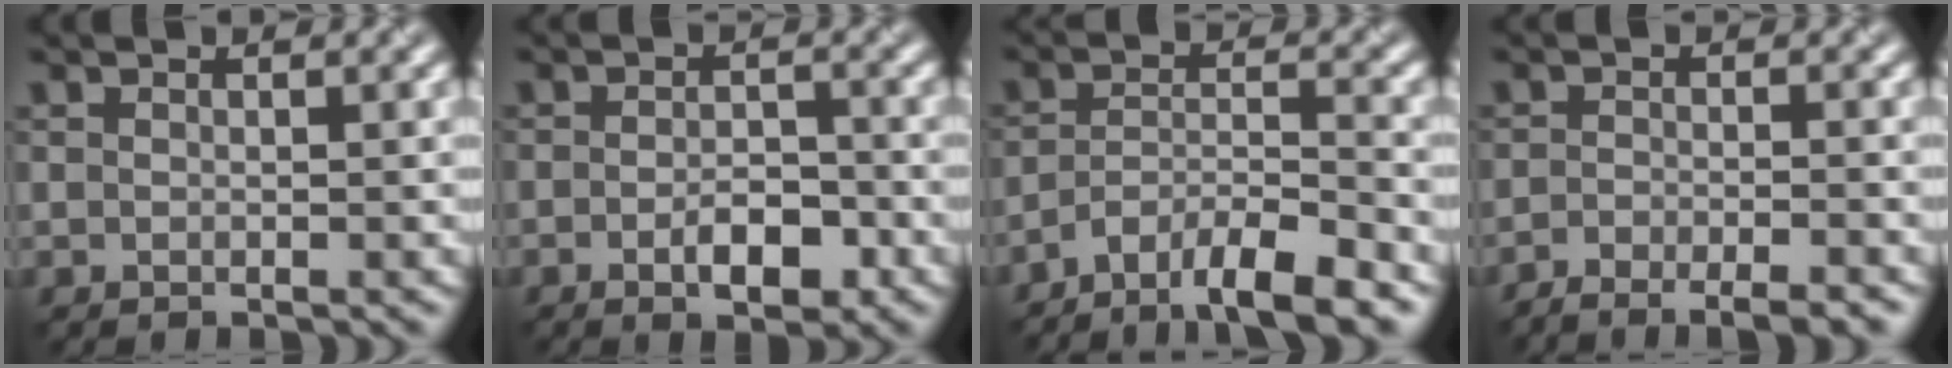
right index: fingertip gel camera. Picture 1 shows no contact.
{"total": 3.5, "force": [-1.4, 1.4, 2.9], "torque": [-0.047, -0.002, -0.022]}
{"total": 7.2, "force": [-5.5, 1.5, 4.4], "torque": [-0.068, 0.001, -0.097]}
{"total": 5.2, "force": [-4.3, 1.1, 2.7], "torque": [-0.038, -0.007, -0.064]}